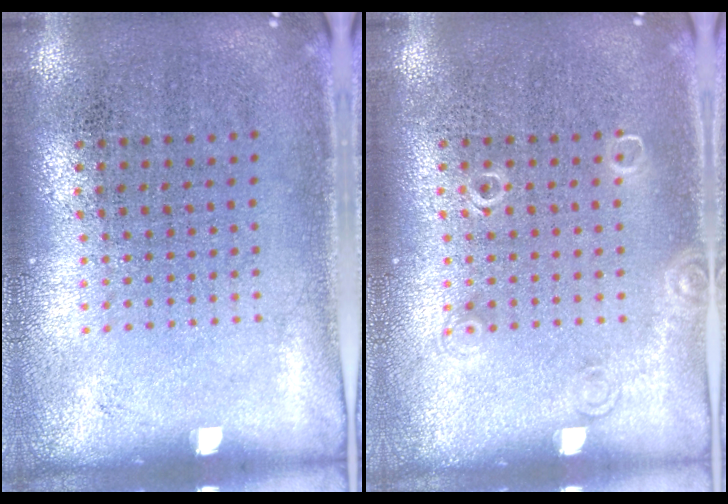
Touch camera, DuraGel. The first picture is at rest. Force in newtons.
{"total": 1.0, "press": 1.0, "slide": 0.2}